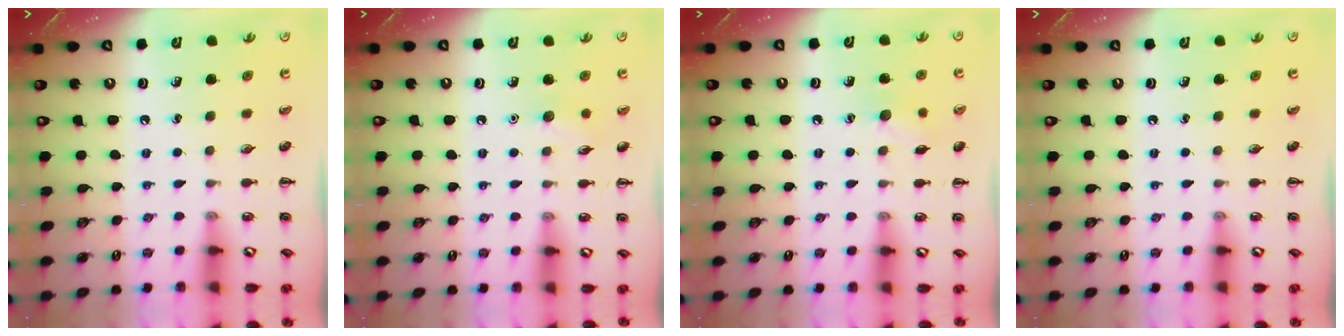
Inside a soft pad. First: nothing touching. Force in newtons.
{"total": 6.0, "press": 5.8, "slide": 1.6}
{"total": 7.1, "press": 6.9, "slide": 1.6}
{"total": 0.0}